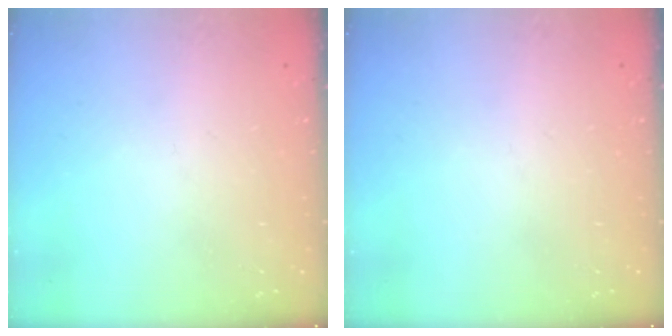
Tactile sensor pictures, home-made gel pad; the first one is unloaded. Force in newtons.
{"total": 0.0}